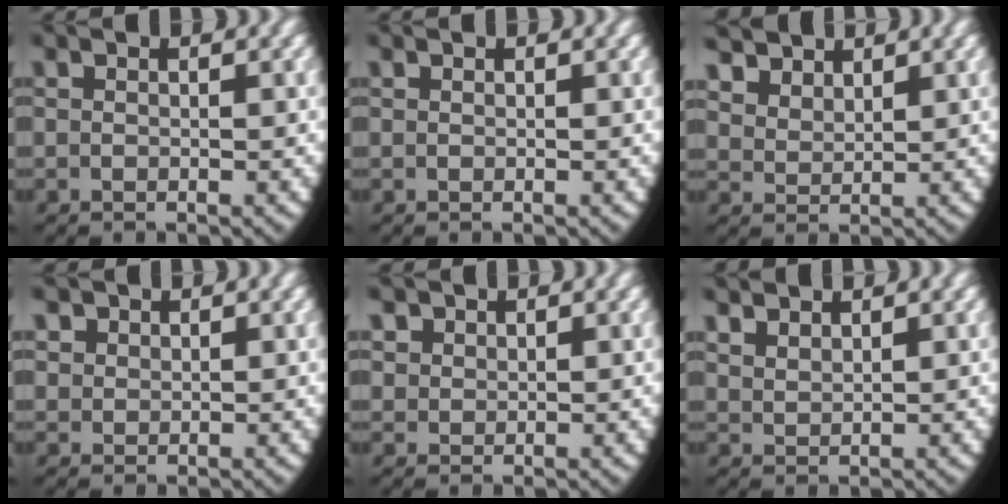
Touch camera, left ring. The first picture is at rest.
{"total": 0.0}
{"total": 4.0, "force": [2.8, 2.3, 1.5], "torque": [-0.040, -0.007, 0.059]}
{"total": 2.6, "force": [1.6, 1.9, 0.9], "torque": [-0.028, -0.004, 0.037]}
{"total": 3.1, "force": [1.7, 2.3, 1.1], "torque": [-0.036, -0.005, 0.038]}
{"total": 2.4, "force": [2.1, 0.9, 0.6], "torque": [-0.018, -0.002, 0.047]}